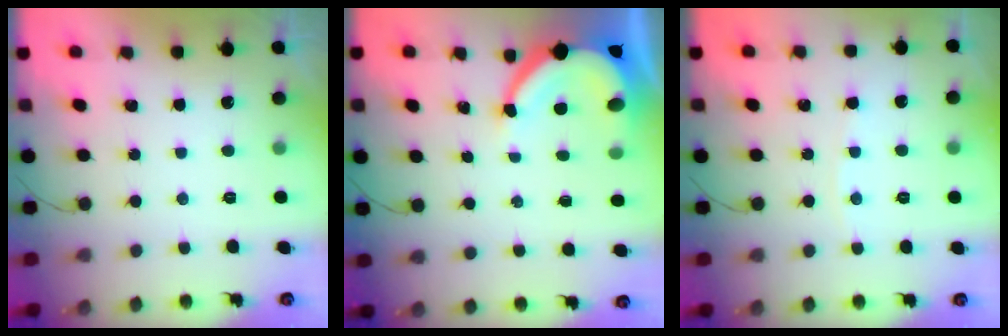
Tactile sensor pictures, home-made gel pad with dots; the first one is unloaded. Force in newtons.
{"total": 9.0, "press": 9.0, "slide": 1.2}
{"total": 2.0, "press": 2.0, "slide": 0.4}